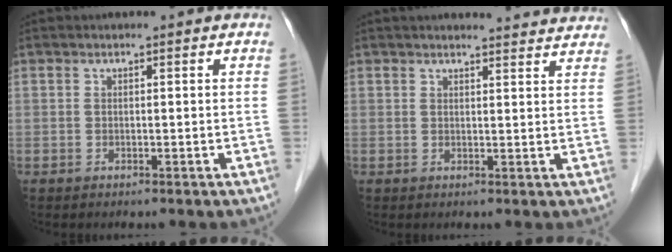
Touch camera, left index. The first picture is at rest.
{"total": 10.9, "force": [10.5, 1.2, 2.5], "torque": [-0.014, 0.005, 0.103]}